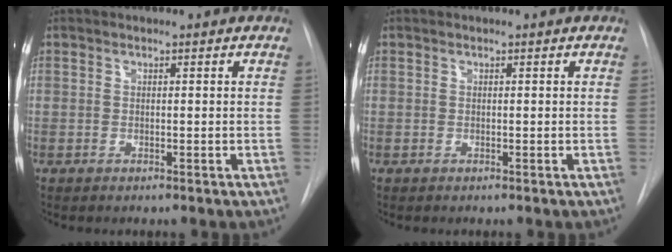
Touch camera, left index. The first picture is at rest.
{"total": 0.0}